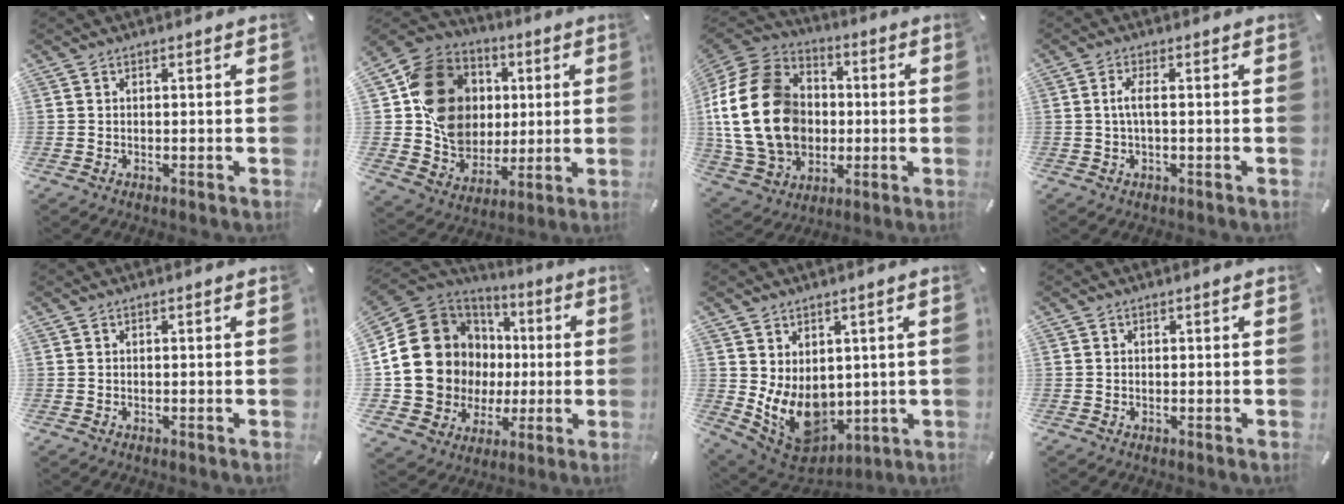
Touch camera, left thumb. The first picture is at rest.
{"total": 17.9, "force": [3.2, 15.8, 7.8], "torque": [-0.139, 0.001, 0.071]}
{"total": 23.5, "force": [-0.9, 18.5, 14.4], "torque": [-0.296, 0.014, -0.010]}
{"total": 3.5, "force": [0.1, 0.8, 3.4], "torque": [-0.072, -0.003, -0.002]}
{"total": 0.0}
{"total": 20.5, "force": [1.5, 18.6, 8.4], "torque": [-0.184, -0.020, 0.065]}
{"total": 11.5, "force": [-0.1, 9.6, 6.4], "torque": [-0.123, -0.029, 0.006]}
{"total": 0.0}